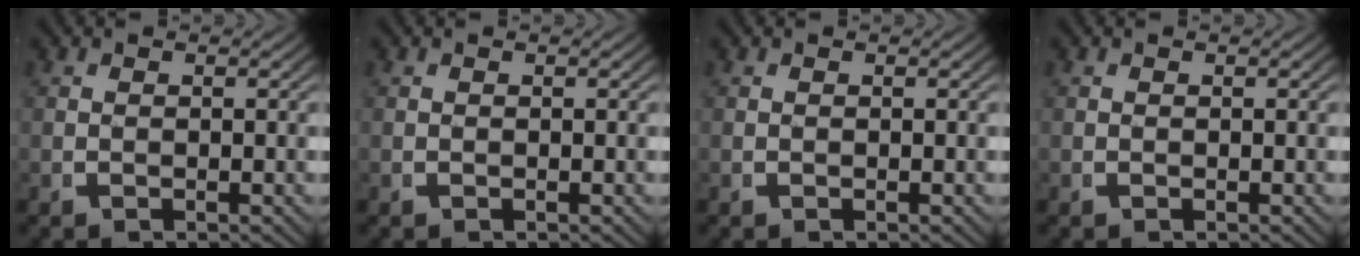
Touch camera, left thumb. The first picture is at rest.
{"total": 0.0}
{"total": 0.0}
{"total": 0.0}